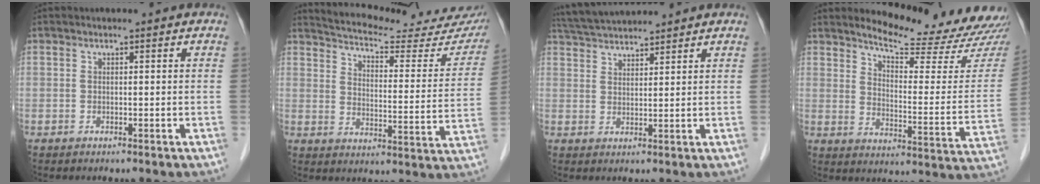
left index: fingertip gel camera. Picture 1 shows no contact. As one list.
[{"total": 23.0, "force": [21.4, 4.0, 7.3], "torque": [-0.106, -0.058, 0.261]}, {"total": 7.4, "force": [7.1, 0.3, 2.1], "torque": [-0.047, 0.037, 0.128]}, {"total": 19.9, "force": [18.9, 2.4, 5.8], "torque": [-0.075, -0.096, 0.231]}]